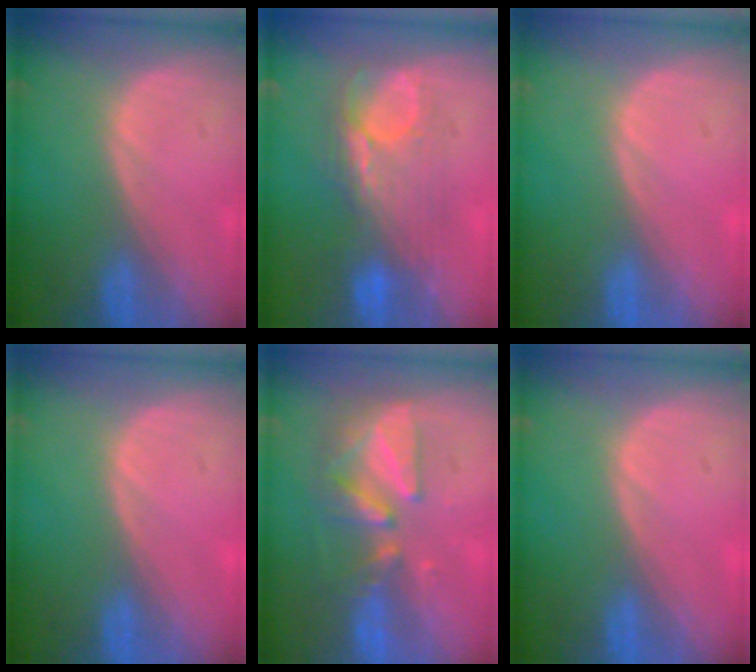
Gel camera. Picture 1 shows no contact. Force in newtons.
{"total": 7.9, "press": 7.8, "slide": 1.2}
{"total": 0.0}
{"total": 0.0}
{"total": 8.9, "press": 7.8, "slide": 4.2}
{"total": 0.0}